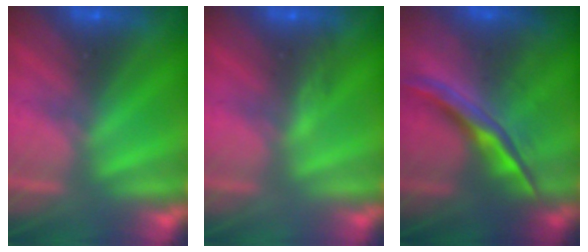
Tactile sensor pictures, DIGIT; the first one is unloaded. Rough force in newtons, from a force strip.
{"total": 2.7}
{"total": 5.7}